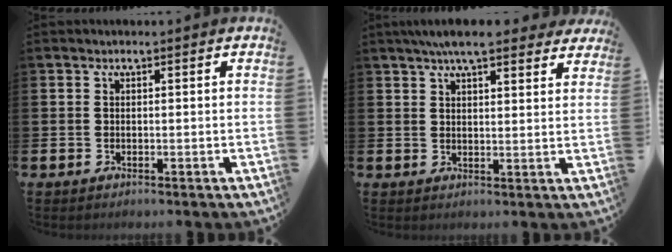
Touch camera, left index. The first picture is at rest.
{"total": 6.2, "force": [5.5, 1.2, 2.5], "torque": [-0.045, -0.017, 0.098]}